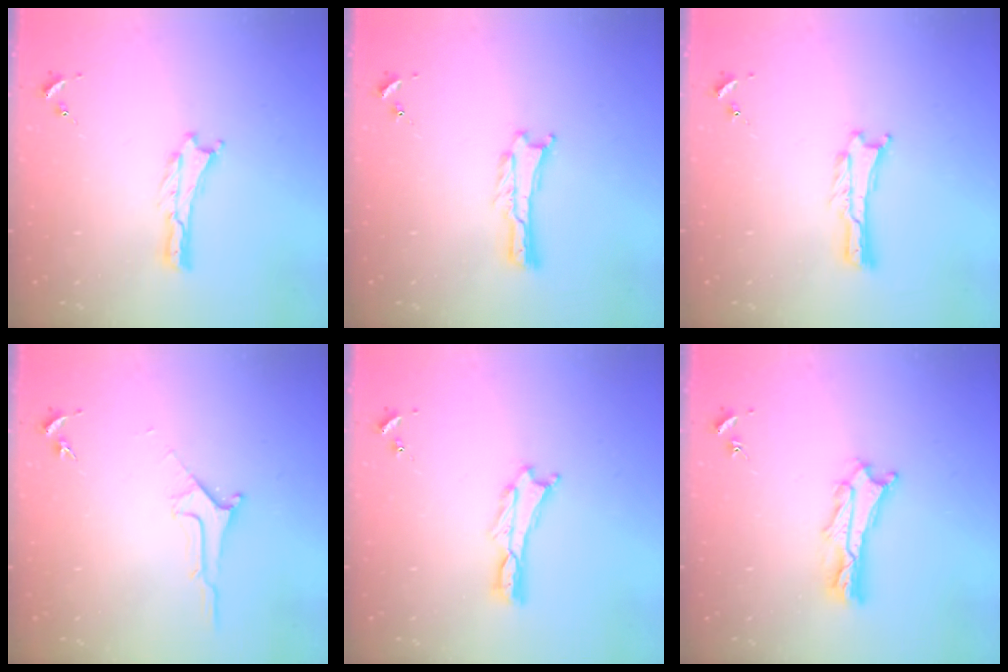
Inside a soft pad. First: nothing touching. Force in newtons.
{"total": 0.0}
{"total": 0.0}
{"total": 1.8, "press": 1.7, "slide": 0.2}
{"total": 0.0}
{"total": 3.3, "press": 3.2, "slide": 0.3}